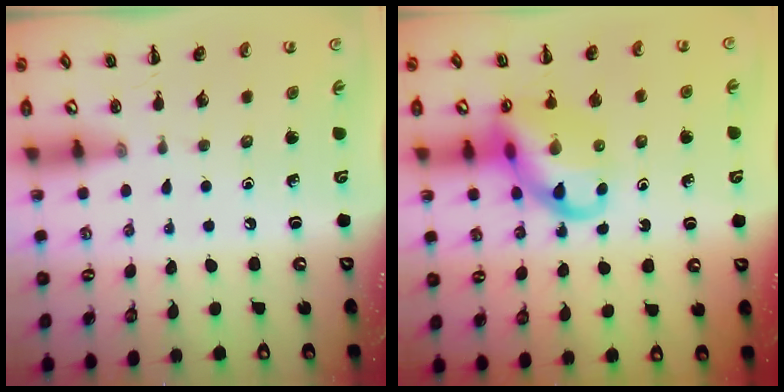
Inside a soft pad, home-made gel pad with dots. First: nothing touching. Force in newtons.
{"total": 14.2, "press": 14.0, "slide": 2.5}